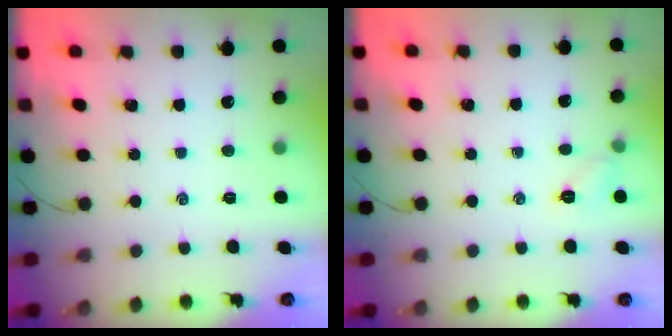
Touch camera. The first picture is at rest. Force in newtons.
{"total": 5.8, "press": 5.5, "slide": 1.7}